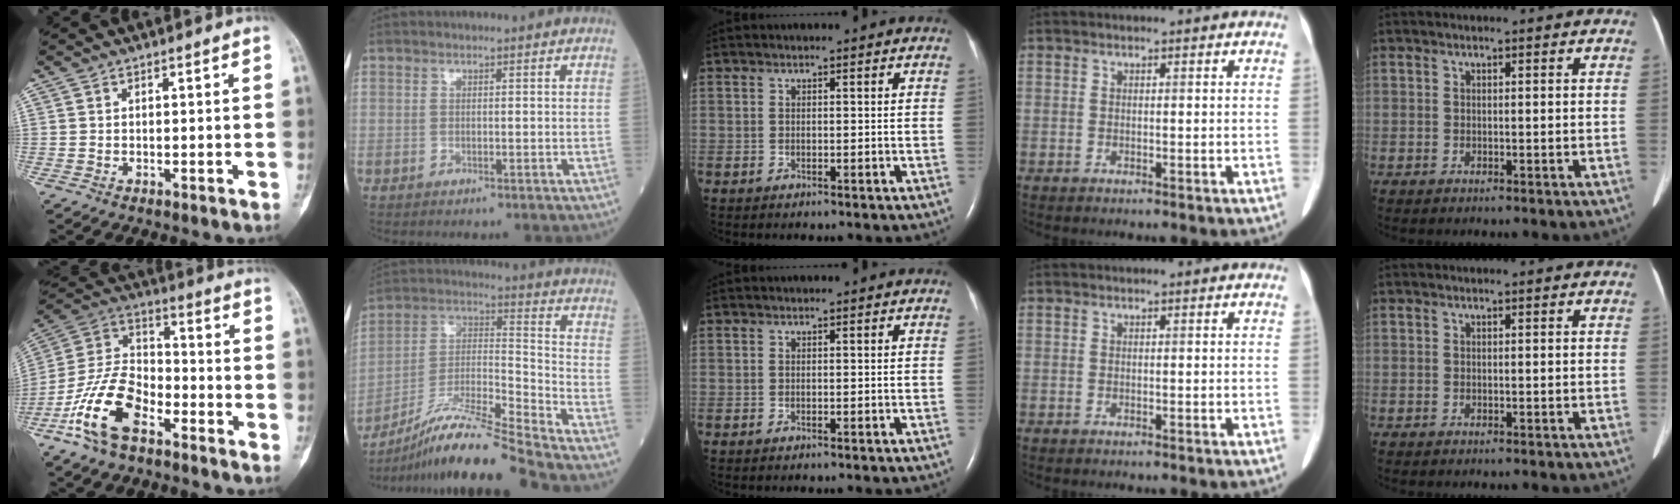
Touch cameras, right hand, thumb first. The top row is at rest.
{"thumb": {"total": 15.5, "force": [-8.1, 8.0, 10.5], "torque": [-0.205, 0.052, -0.163]}, "index": {"total": 17.0, "force": [-14.7, -1.3, 8.5], "torque": [-0.164, 0.003, -0.266]}}